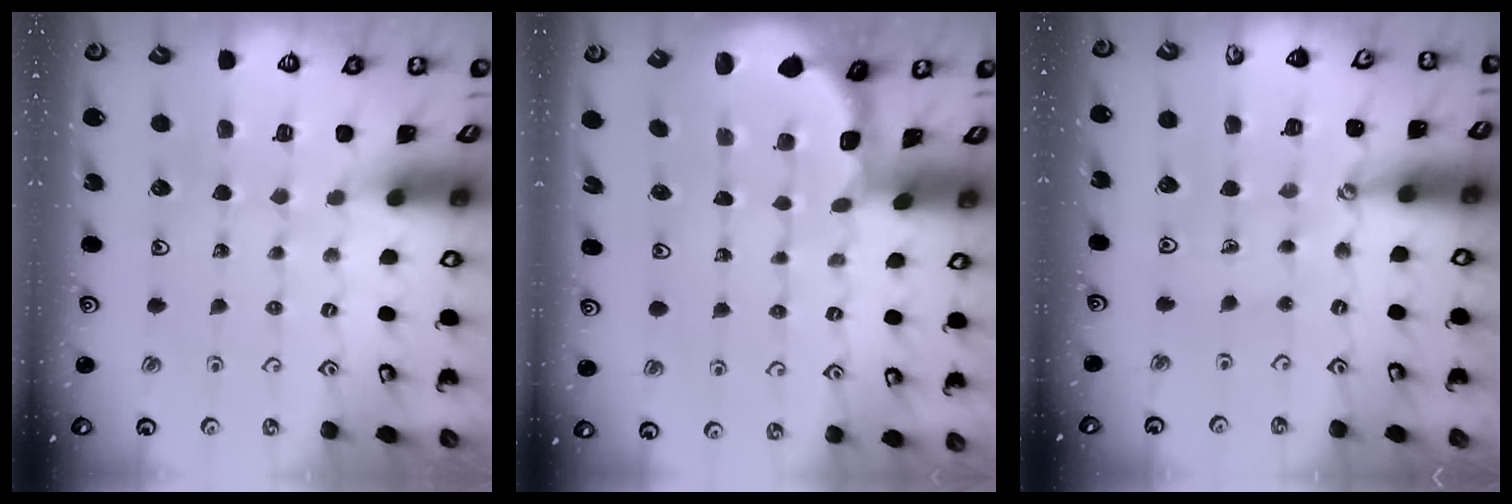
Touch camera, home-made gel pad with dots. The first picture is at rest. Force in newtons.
{"total": 1.8, "press": 1.7, "slide": 0.7}
{"total": 2.8, "press": 2.5, "slide": 1.3}